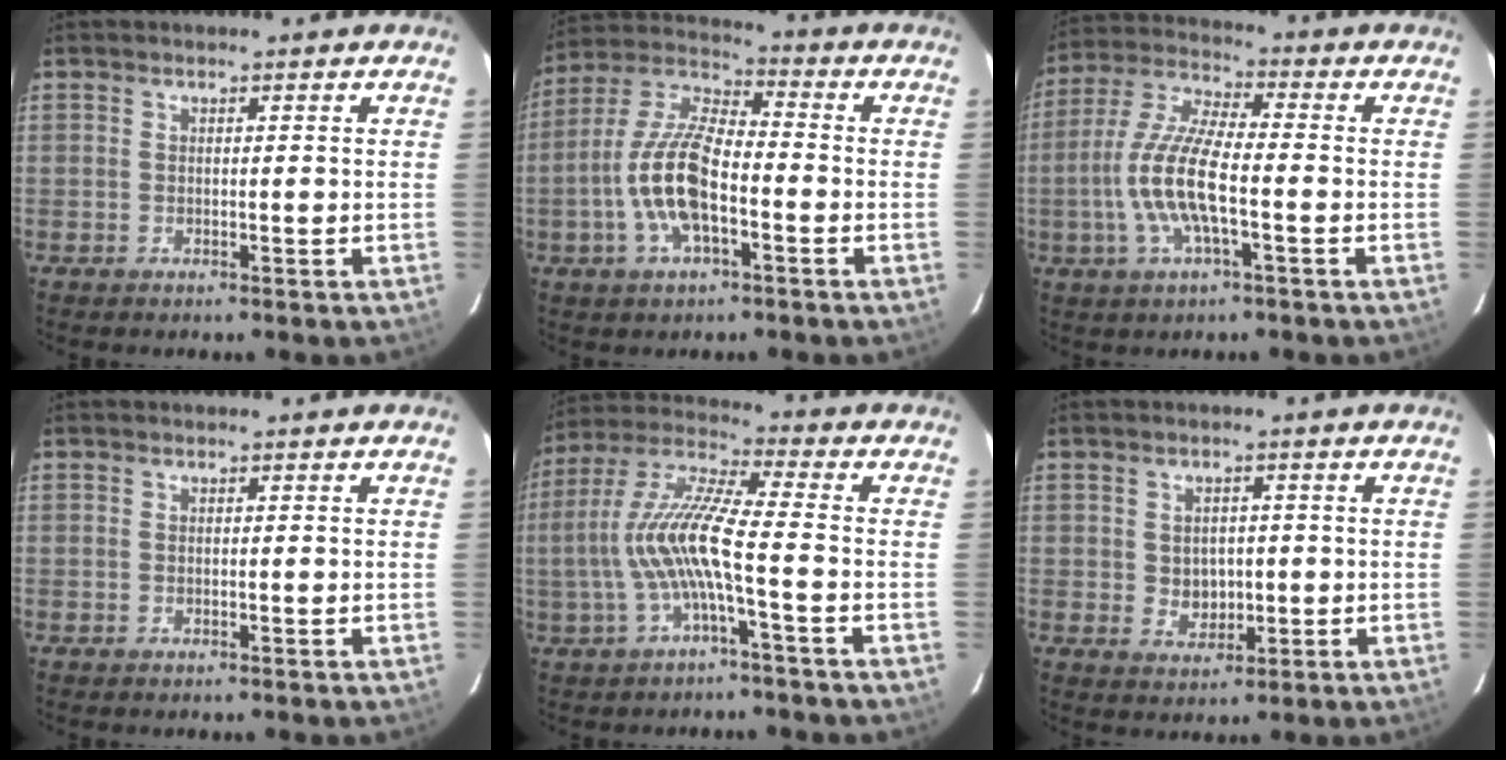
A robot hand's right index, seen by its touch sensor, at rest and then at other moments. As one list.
[{"total": 13.5, "force": [-4.0, 5.2, 11.8], "torque": [-0.248, 0.003, -0.078]}, {"total": 12.2, "force": [-2.9, 3.1, 11.5], "torque": [-0.243, -0.002, -0.059]}, {"total": 0.0}, {"total": 11.8, "force": [-2.6, 1.0, 11.5], "torque": [-0.235, 0.006, -0.045]}, {"total": 4.3, "force": [-0.2, 3.8, 2.1], "torque": [-0.035, 0.001, 0.006]}]